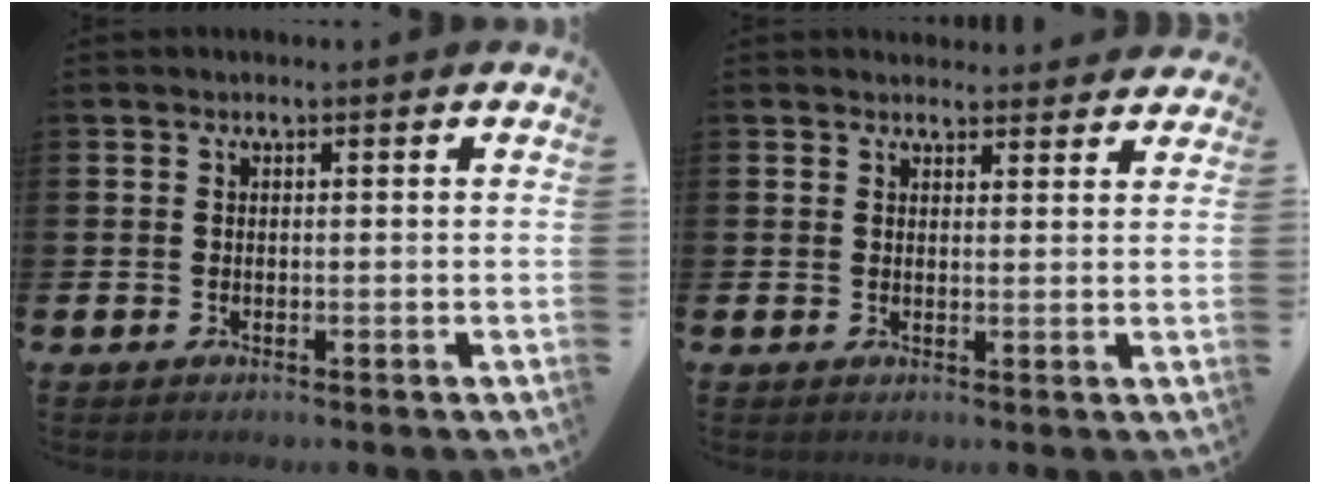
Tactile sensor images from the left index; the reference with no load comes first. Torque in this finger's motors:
{"motor_torque": [0.09, -1.79, -0.07, -0.02]}